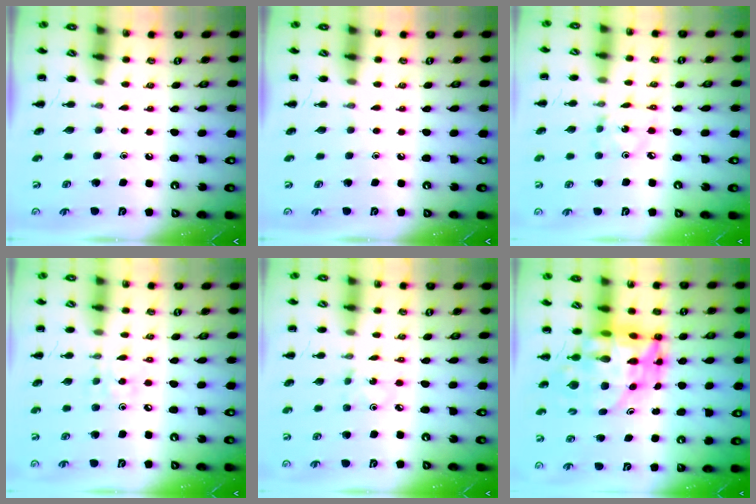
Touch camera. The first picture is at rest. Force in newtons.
{"total": 0.0}
{"total": 2.3, "press": 2.2, "slide": 0.3}
{"total": 3.1, "press": 3.1, "slide": 0.5}
{"total": 1.0, "press": 1.0, "slide": 0.3}
{"total": 12.5, "press": 12.0, "slide": 3.4}